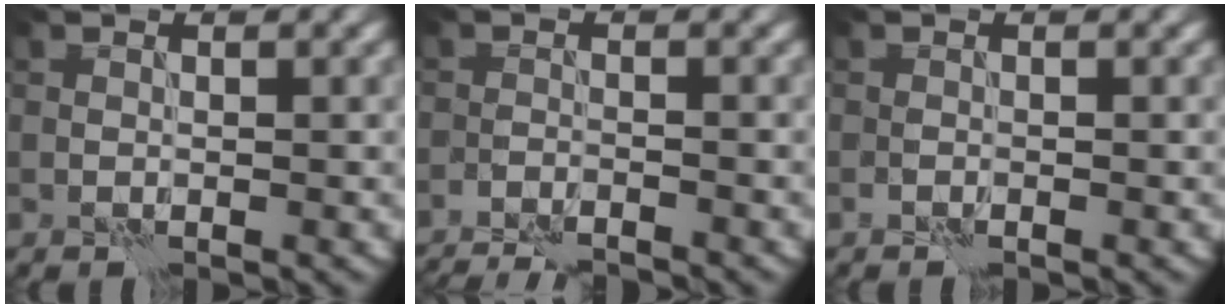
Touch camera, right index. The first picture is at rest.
{"total": 4.6, "force": [-4.4, 0.5, 1.2], "torque": [-0.019, -0.006, -0.067]}
{"total": 0.0}